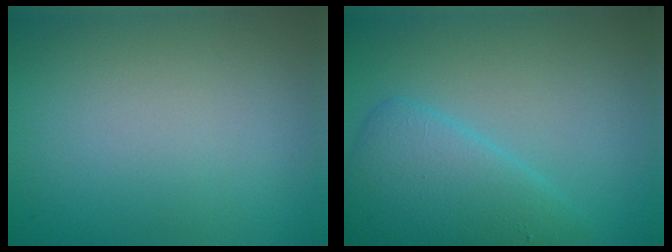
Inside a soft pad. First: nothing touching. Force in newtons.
{"total": 4.7, "press": 4.7, "slide": 0.2}